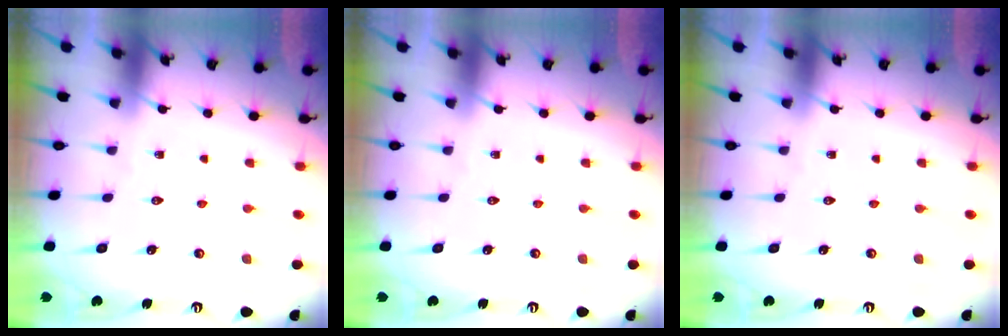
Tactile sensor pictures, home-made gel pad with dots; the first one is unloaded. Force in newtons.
{"total": 0.0}
{"total": 0.0}